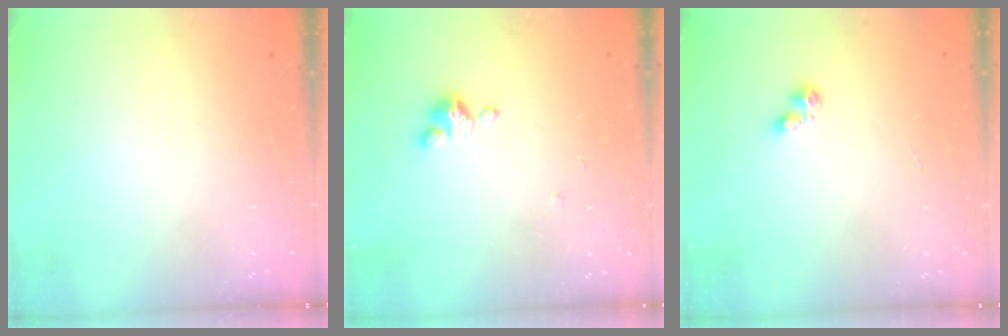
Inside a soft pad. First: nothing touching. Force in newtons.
{"total": 2.9, "press": 2.9, "slide": 0.3}
{"total": 2.5, "press": 2.5, "slide": 0.4}